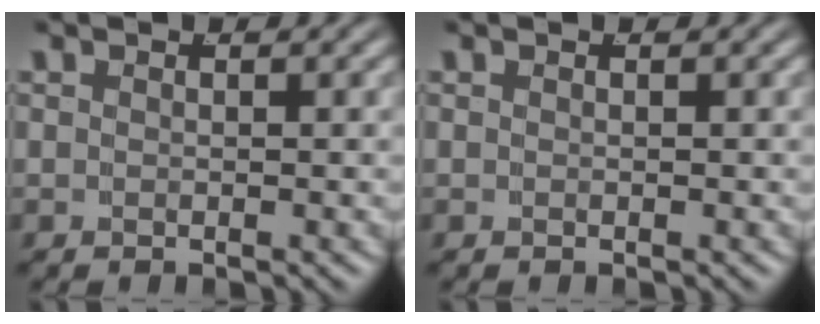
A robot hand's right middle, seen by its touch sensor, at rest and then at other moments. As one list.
[{"total": 0.0}]